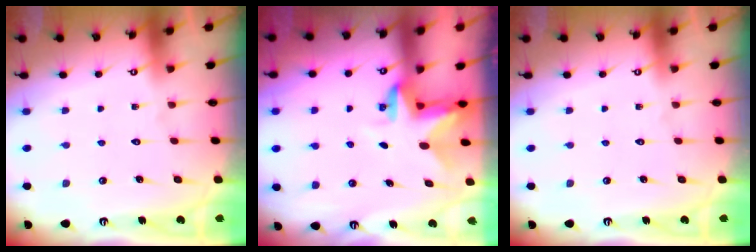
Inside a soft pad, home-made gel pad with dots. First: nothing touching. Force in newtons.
{"total": 3.0, "press": 3.0, "slide": 0.4}
{"total": 0.0}